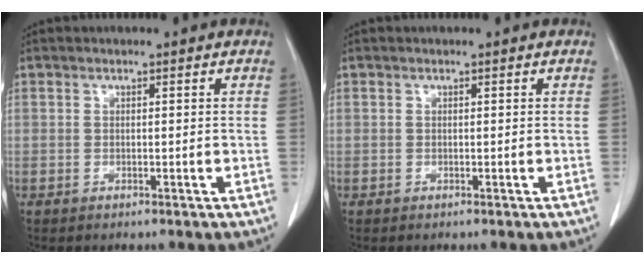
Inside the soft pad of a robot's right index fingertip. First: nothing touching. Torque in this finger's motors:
{"motor_torque": [0.00, 0.00, 0.00, 0.00]}